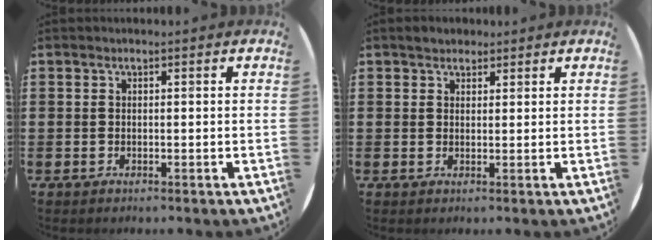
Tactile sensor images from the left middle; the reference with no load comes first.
{"total": 1.7, "force": [1.5, 0.8, 0.1], "torque": [0.003, 0.001, 0.029]}